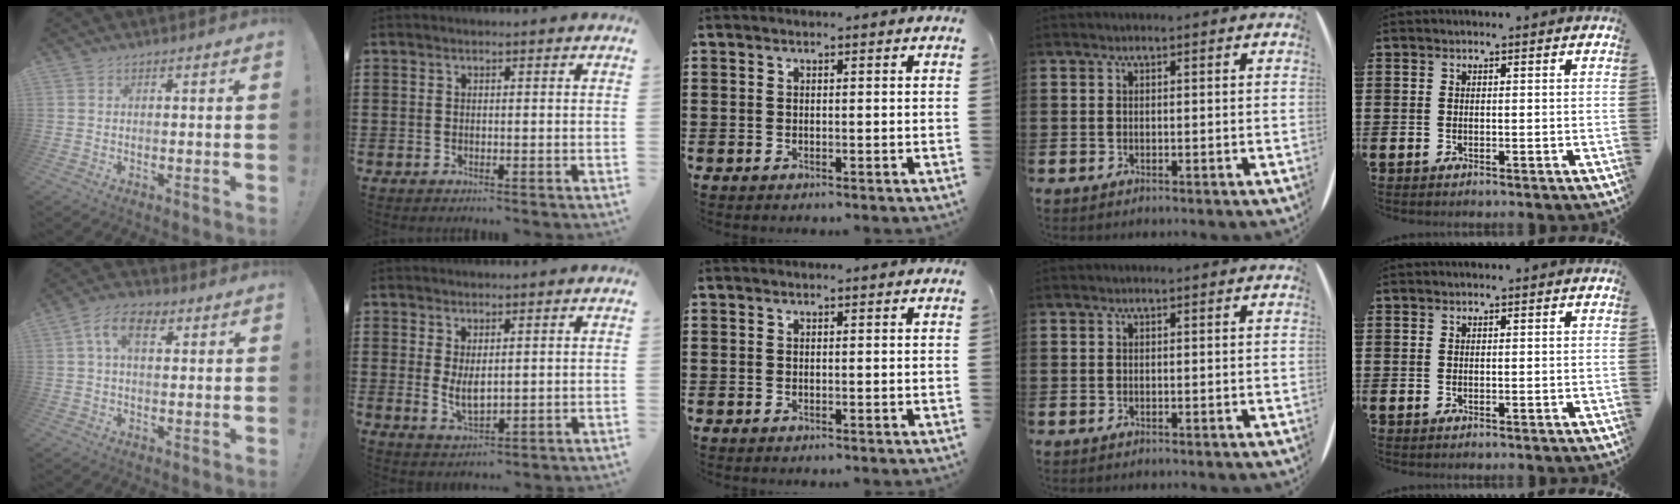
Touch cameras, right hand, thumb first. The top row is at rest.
{"thumb": {"total": 8.0, "force": [2.3, 4.8, 6.0], "torque": [-0.097, 0.012, 0.041]}, "index": {"total": 3.6, "force": [0.6, 1.5, 3.2], "torque": [-0.053, -0.002, 0.010]}}